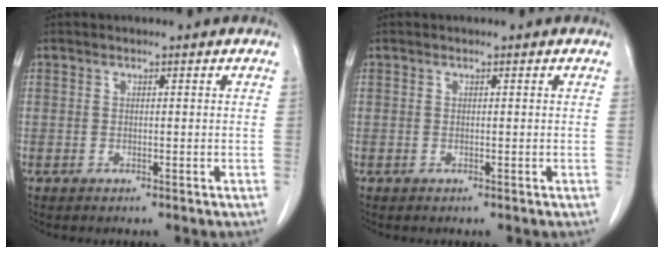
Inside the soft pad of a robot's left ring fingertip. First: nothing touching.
{"total": 0.0}